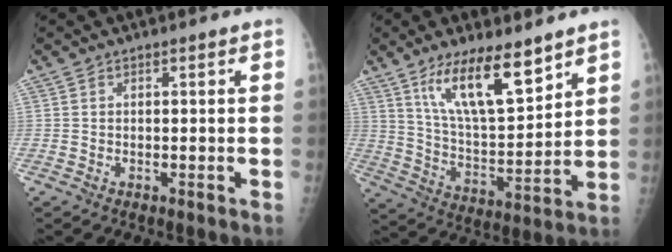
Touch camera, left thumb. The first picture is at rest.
{"total": 14.9, "force": [9.6, 4.6, 10.5], "torque": [-0.159, -0.061, 0.184]}